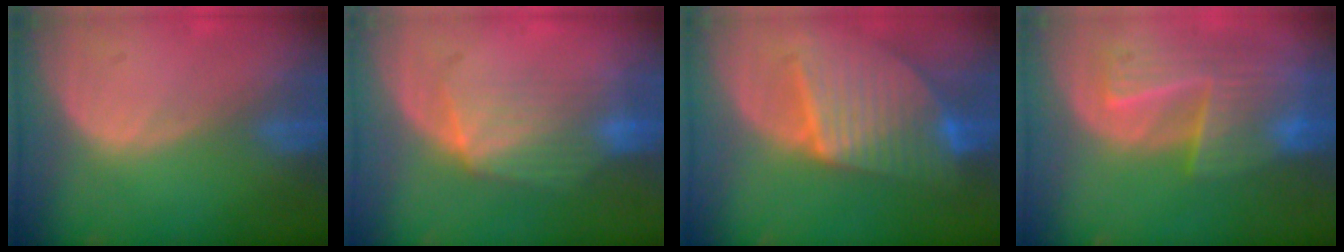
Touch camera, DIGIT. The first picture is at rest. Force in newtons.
{"total": 6.9, "press": 6.5, "slide": 2.4}
{"total": 9.7, "press": 9.6, "slide": 0.6}
{"total": 9.6, "press": 8.4, "slide": 4.7}